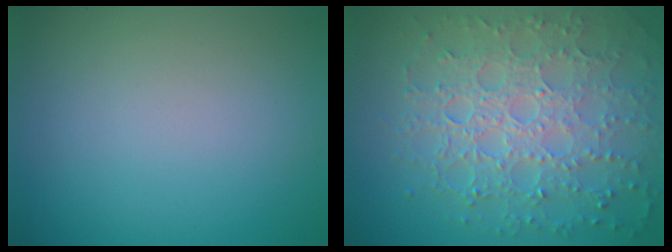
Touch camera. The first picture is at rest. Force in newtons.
{"total": 8.1, "press": 5.7, "slide": 5.8}